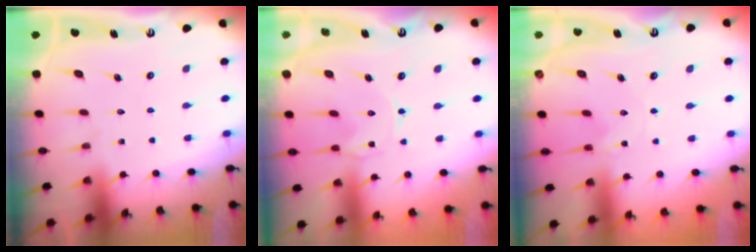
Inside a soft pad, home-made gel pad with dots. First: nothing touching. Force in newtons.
{"total": 0.0}
{"total": 0.0}